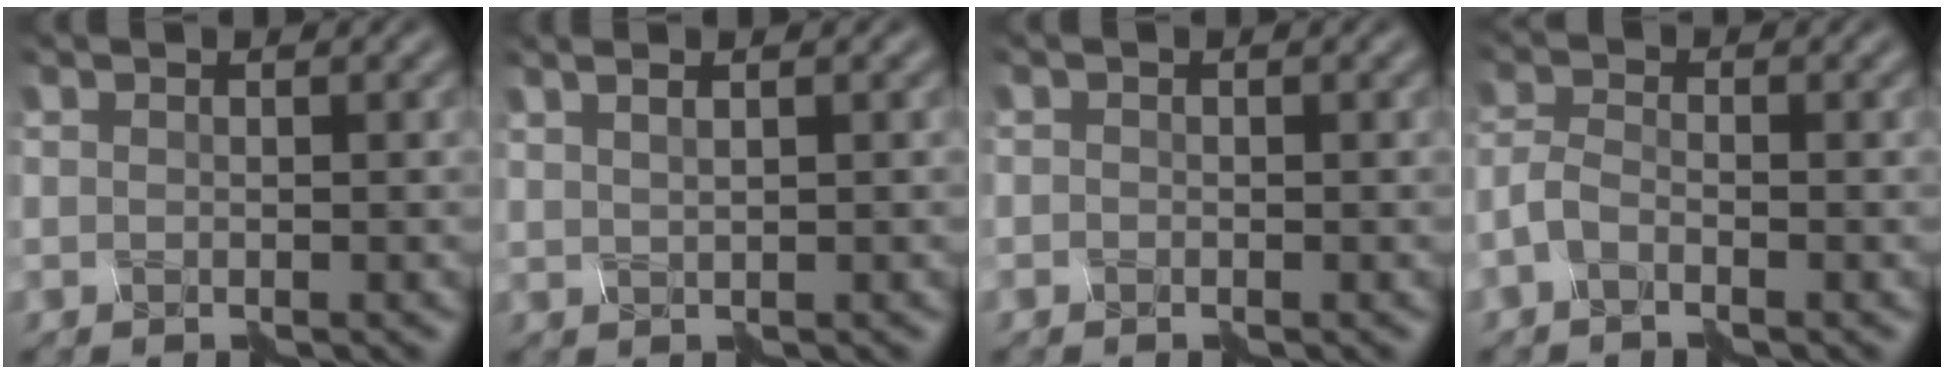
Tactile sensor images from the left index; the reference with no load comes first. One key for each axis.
{"total": 1.9, "fx": 1.2, "fy": 0.4, "fz": 1.4, "tx": -0.009, "ty": 0.009, "tz": 0.003}
{"total": 0.8, "fx": -0.7, "fy": 0.4, "fz": 0.1, "tx": 0.001, "ty": 0.000, "tz": -0.014}
{"total": 2.2, "fx": -1.8, "fy": 0.4, "fz": 1.1, "tx": -0.035, "ty": 0.005, "tz": -0.044}